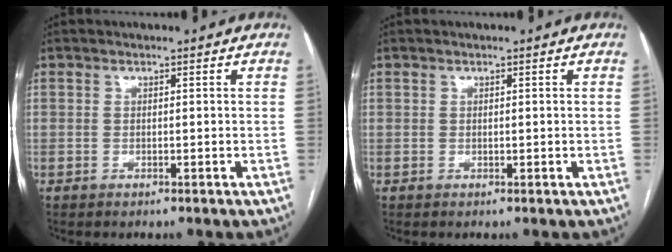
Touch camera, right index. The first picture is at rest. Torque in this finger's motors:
{"motor_torque": [0.00, 0.00, 0.00, 0.00]}